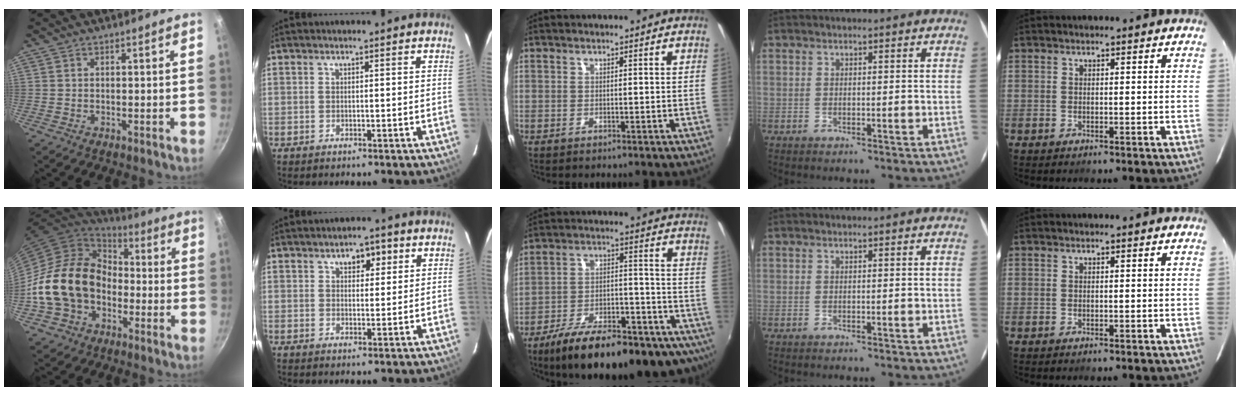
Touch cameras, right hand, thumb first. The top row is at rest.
{"thumb": {"total": 18.6, "force": [-3.8, 14.6, 11.0], "torque": [-0.173, 0.054, -0.071]}, "index": {"total": 4.5, "force": [2.3, 2.7, 2.9], "torque": [-0.037, 0.012, 0.034]}, "middle": {"total": 25.4, "force": [-18.5, 8.6, 15.2], "torque": [-0.253, -0.028, -0.252]}}